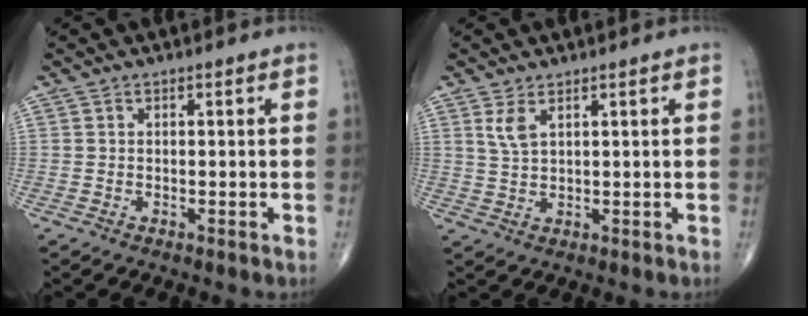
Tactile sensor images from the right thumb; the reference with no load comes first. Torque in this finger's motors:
{"motor_torque": [-0.37, 0.32, 0.42, 0.22, 0.00]}